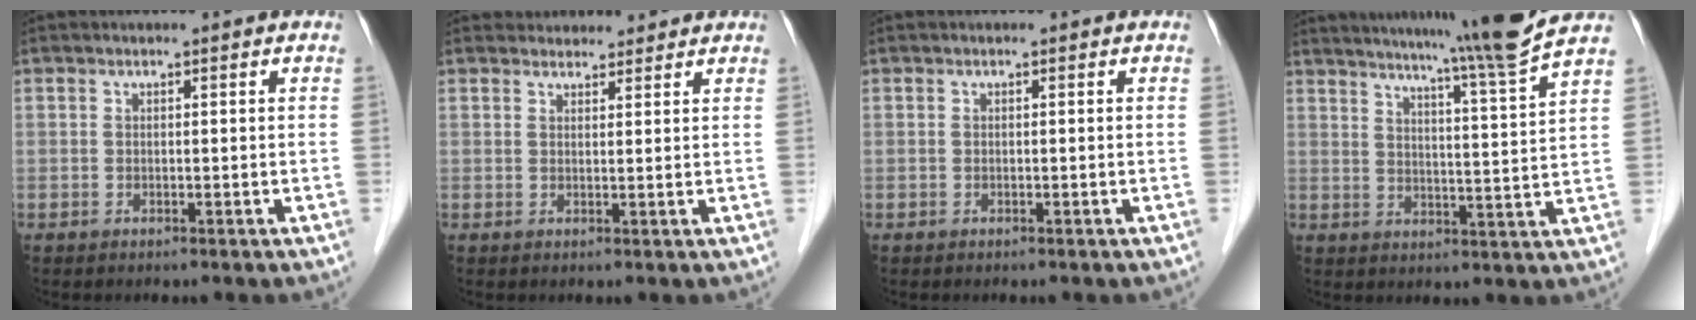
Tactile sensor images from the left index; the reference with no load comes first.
{"total": 5.0, "force": [4.8, 1.4, 0.3], "torque": [0.000, 0.022, 0.065]}
{"total": 0.0}
{"total": 14.0, "force": [12.0, -3.1, 6.5], "torque": [-0.106, -0.044, 0.160]}